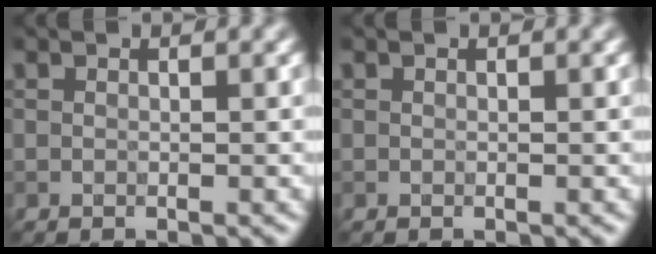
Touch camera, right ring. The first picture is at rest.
{"total": 0.0}